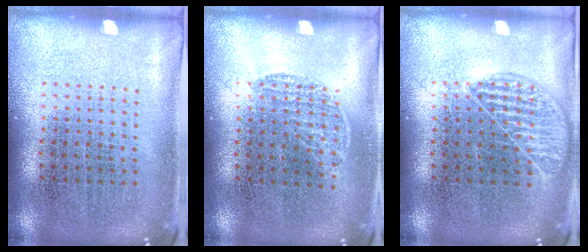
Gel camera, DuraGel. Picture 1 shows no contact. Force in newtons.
{"total": 0.5, "press": 0.4, "slide": 0.4}
{"total": 1.1, "press": 1.0, "slide": 0.4}